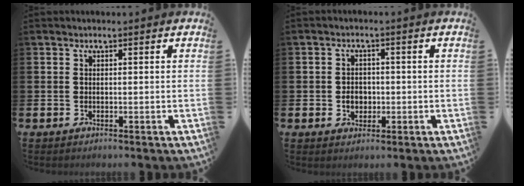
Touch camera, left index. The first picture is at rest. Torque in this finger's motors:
{"motor_torque": [0.23, -0.18, 0.08, 0.06]}